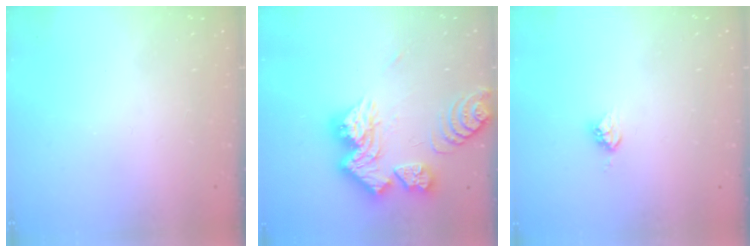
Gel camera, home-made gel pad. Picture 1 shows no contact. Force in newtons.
{"total": 22.6, "press": 22.5, "slide": 2.2}
{"total": 4.7, "press": 4.7, "slide": 0.1}